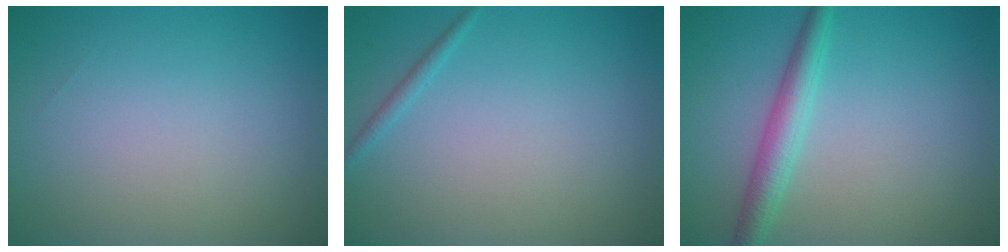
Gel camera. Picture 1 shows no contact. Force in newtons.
{"total": 0.8, "press": 0.8, "slide": 0.0}
{"total": 2.9, "press": 2.9, "slide": 0.0}